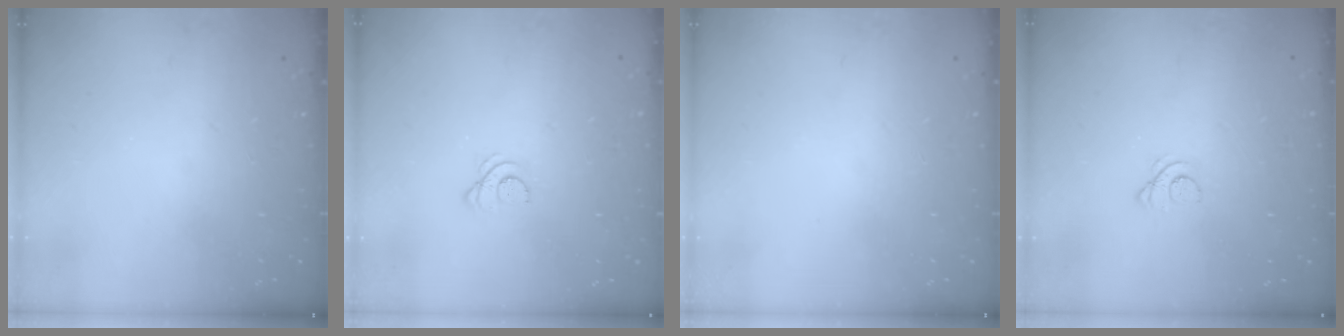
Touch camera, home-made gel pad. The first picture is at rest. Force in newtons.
{"total": 2.5, "press": 2.5, "slide": 0.3}
{"total": 0.0}
{"total": 1.7, "press": 1.6, "slide": 0.1}